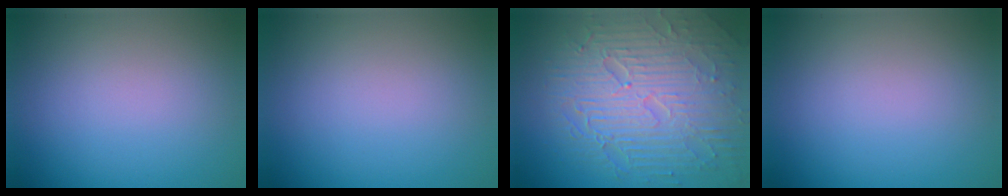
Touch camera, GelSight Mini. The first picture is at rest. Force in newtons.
{"total": 0.0}
{"total": 10.1, "press": 6.6, "slide": 7.6}
{"total": 0.0}